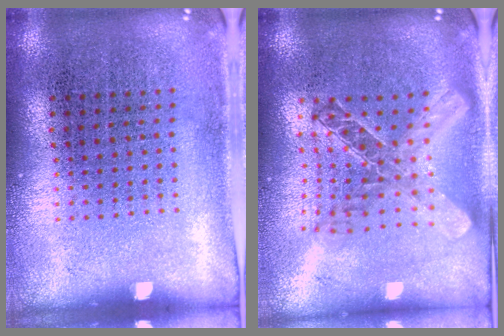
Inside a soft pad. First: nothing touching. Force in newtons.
{"total": 1.9, "press": 1.6, "slide": 1.0}